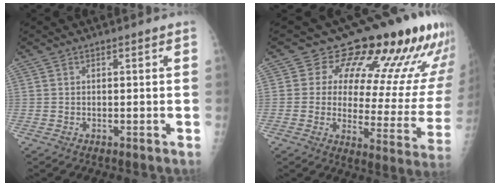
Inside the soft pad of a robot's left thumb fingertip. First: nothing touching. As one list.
[{"total": 19.8, "force": [14.9, 7.1, 10.8], "torque": [-0.087, -0.103, 0.179]}]